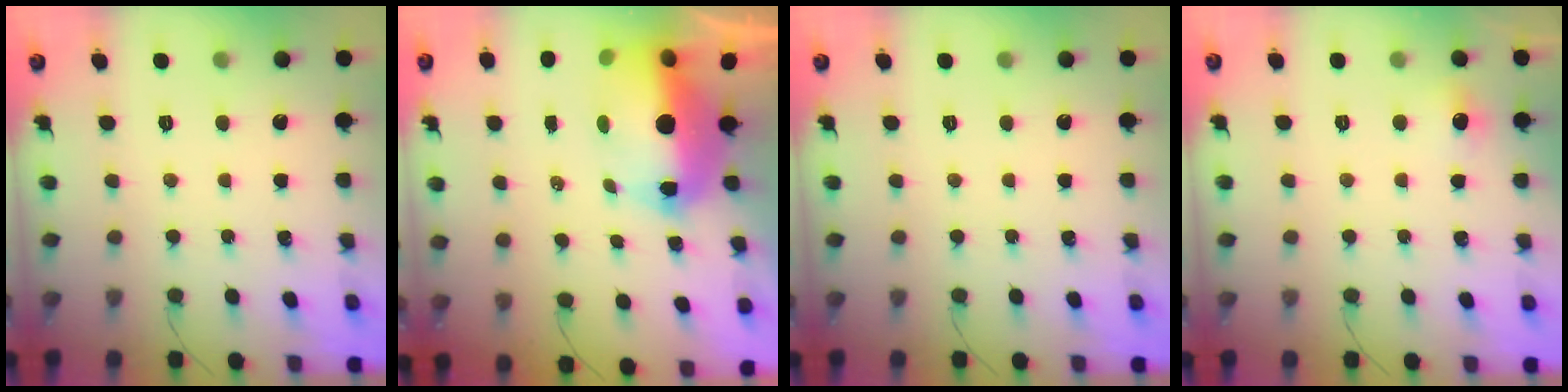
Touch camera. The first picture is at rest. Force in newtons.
{"total": 13.3, "press": 13.0, "slide": 2.6}
{"total": 0.0}
{"total": 4.5, "press": 4.1, "slide": 1.8}